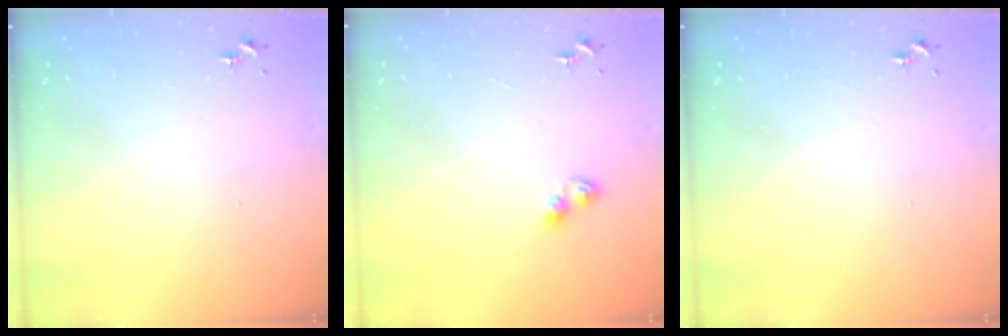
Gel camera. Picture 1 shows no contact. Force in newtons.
{"total": 4.8, "press": 4.6, "slide": 1.2}
{"total": 0.0}